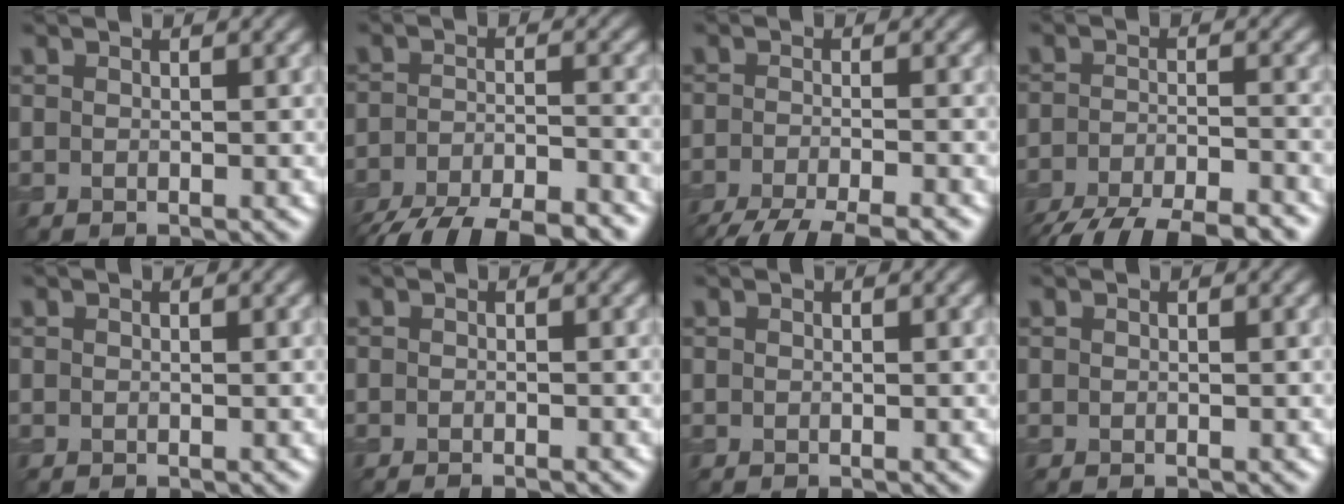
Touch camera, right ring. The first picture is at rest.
{"total": 10.4, "force": [-8.9, 2.8, 4.6], "torque": [-0.075, -0.030, -0.134]}
{"total": 6.8, "force": [-5.5, 1.2, 3.8], "torque": [-0.055, -0.021, -0.097]}
{"total": 9.4, "force": [-8.1, 2.2, 4.4], "torque": [-0.072, -0.025, -0.125]}
{"total": 0.0}
{"total": 1.0, "force": [-0.9, 0.1, 0.6], "torque": [-0.003, -0.003, -0.012]}
{"total": 0.0}
{"total": 0.0}